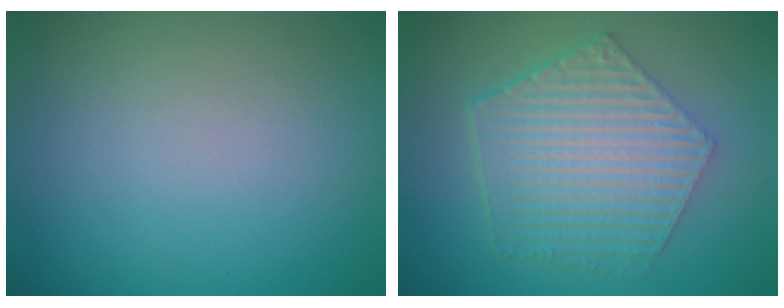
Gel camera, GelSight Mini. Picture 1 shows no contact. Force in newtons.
{"total": 6.7, "press": 4.9, "slide": 4.6}